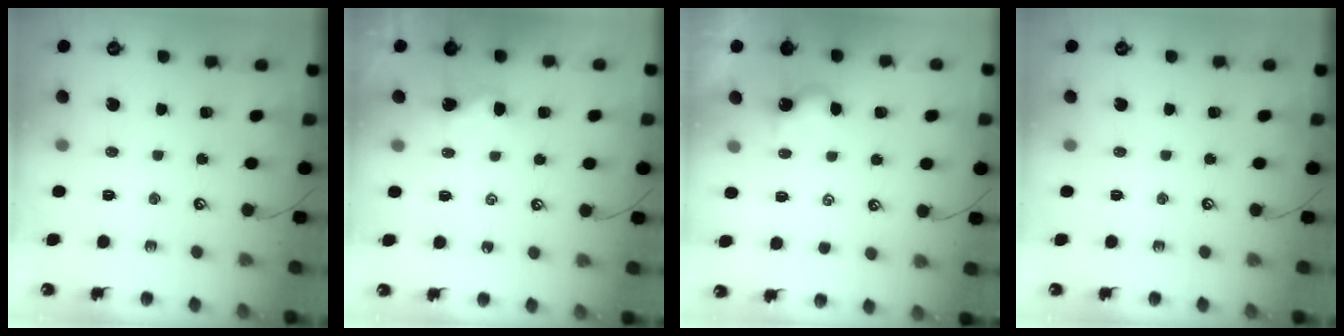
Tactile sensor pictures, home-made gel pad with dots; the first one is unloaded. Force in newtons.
{"total": 2.7, "press": 2.7, "slide": 0.3}
{"total": 1.2, "press": 1.1, "slide": 0.3}
{"total": 0.0}